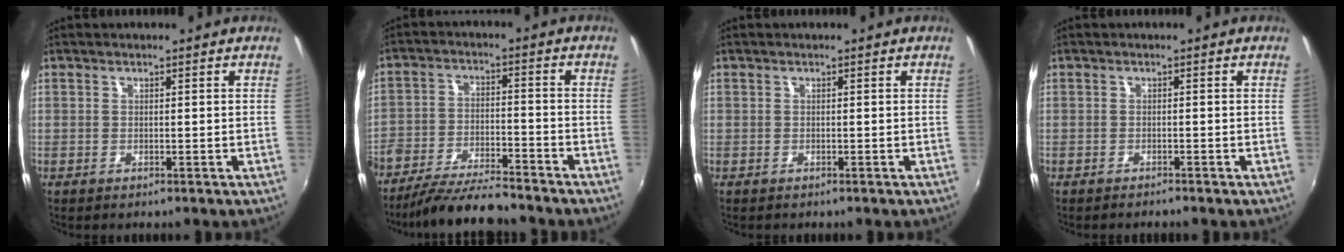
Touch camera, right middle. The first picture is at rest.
{"total": 12.7, "force": [-11.1, 2.1, 5.7], "torque": [-0.131, -0.021, -0.197]}
{"total": 0.0}
{"total": 1.2, "force": [-1.2, 0.1, 0.2], "torque": [-0.011, -0.005, -0.021]}